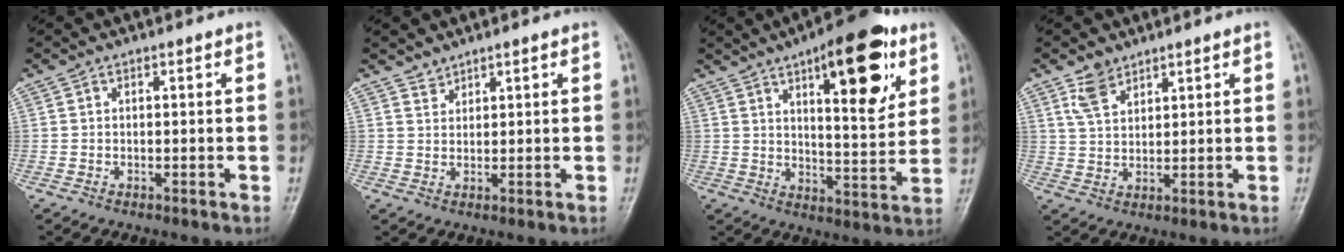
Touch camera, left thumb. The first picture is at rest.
{"total": 1.8, "force": [1.6, 0.7, 0.0], "torque": [0.012, -0.009, 0.030]}
{"total": 18.0, "force": [8.4, 6.4, 14.5], "torque": [-0.171, -0.033, 0.121]}
{"total": 4.5, "force": [3.2, 2.5, 2.0], "torque": [-0.028, -0.020, 0.070]}